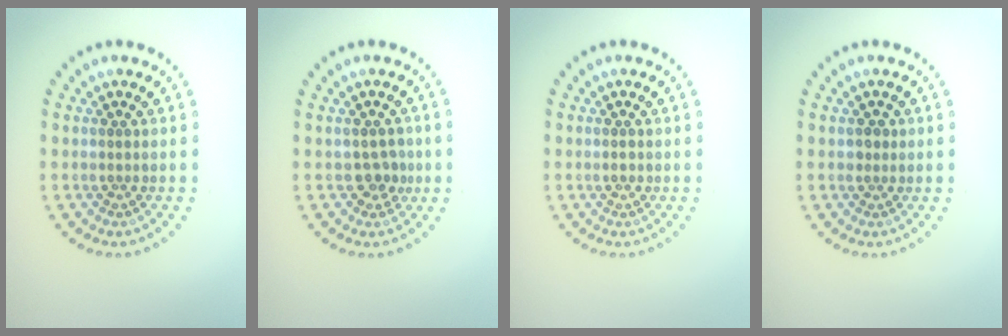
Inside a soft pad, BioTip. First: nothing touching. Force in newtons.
{"total": 1.7, "press": 1.5, "slide": 0.8}
{"total": 0.8, "press": 0.8, "slide": 0.1}
{"total": 0.9, "press": 0.8, "slide": 0.4}